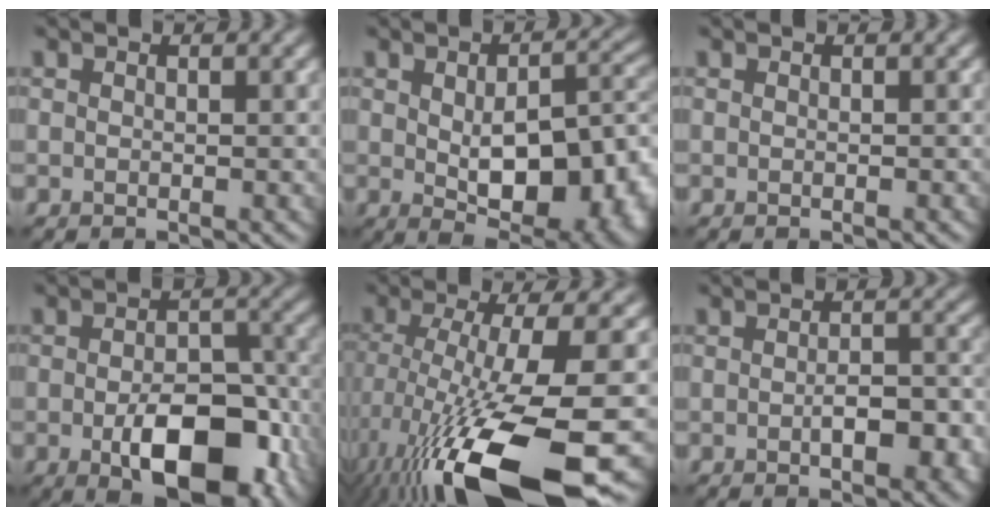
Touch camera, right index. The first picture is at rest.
{"total": 12.1, "force": [-1.6, 6.4, 10.2], "torque": [-0.146, -0.026, -0.007]}
{"total": 0.0}
{"total": 9.3, "force": [-3.7, 4.7, 7.2], "torque": [-0.106, -0.006, -0.051]}
{"total": 15.8, "force": [-7.2, 4.0, 13.5], "torque": [-0.265, -0.036, -0.105]}
{"total": 4.0, "force": [-1.1, 1.6, 3.4], "torque": [-0.055, -0.003, -0.014]}